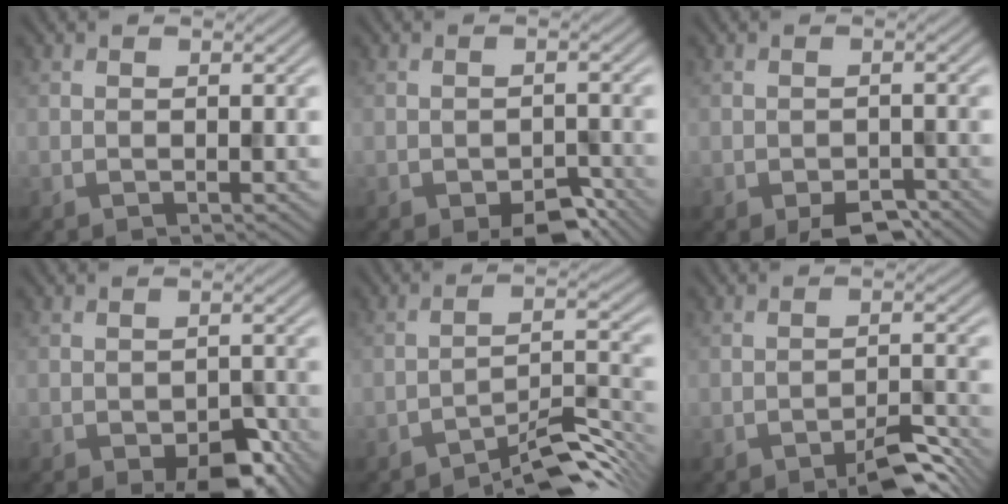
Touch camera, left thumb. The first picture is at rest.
{"total": 4.6, "force": [-3.1, 2.0, 2.8], "torque": [-0.038, -0.003, -0.042]}
{"total": 4.1, "force": [-2.9, 1.8, 2.2], "torque": [-0.032, -0.009, -0.041]}
{"total": 5.7, "force": [-3.5, 2.5, 3.7], "torque": [-0.050, -0.006, -0.044]}
{"total": 6.8, "force": [-5.4, 1.4, 3.9], "torque": [-0.055, 0.010, -0.092]}
{"total": 5.1, "force": [-3.5, 1.4, 3.4], "torque": [-0.048, 0.005, -0.053]}